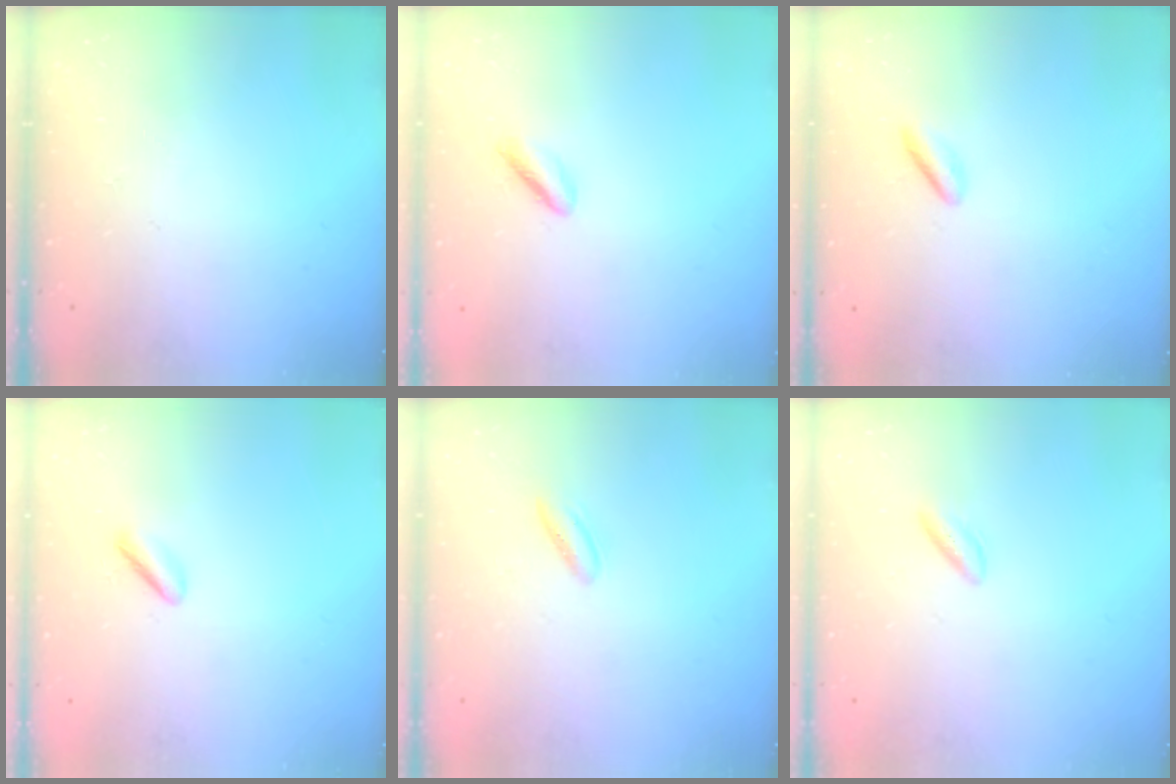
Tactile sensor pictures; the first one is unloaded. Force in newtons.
{"total": 2.3, "press": 2.1, "slide": 1.0}
{"total": 1.9, "press": 1.7, "slide": 0.8}
{"total": 2.2, "press": 1.9, "slide": 1.2}
{"total": 2.6, "press": 2.3, "slide": 1.3}
{"total": 2.5, "press": 2.1, "slide": 1.2}